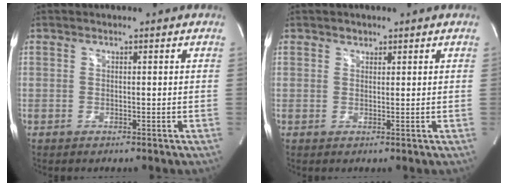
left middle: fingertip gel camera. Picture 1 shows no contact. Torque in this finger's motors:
{"motor_torque": [0.02, 0.01, -0.08, 0.00]}